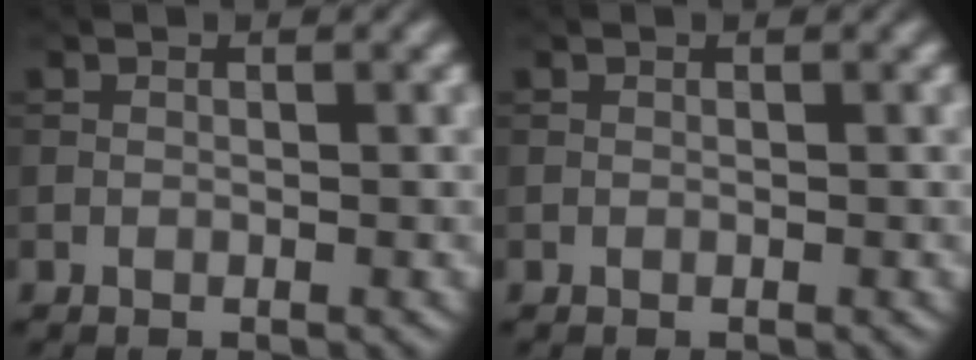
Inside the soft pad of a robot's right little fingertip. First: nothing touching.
{"total": 0.0}